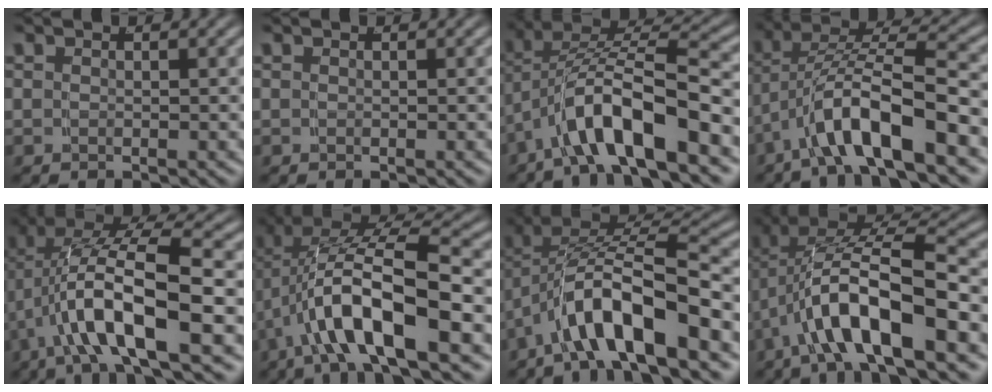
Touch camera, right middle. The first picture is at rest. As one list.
[{"total": 0.6, "force": [0.1, -0.5, -0.3], "torque": [0.011, 0.007, -0.002]}, {"total": 6.5, "force": [-1.6, 3.2, 5.4], "torque": [-0.103, -0.005, -0.027]}, {"total": 5.7, "force": [-1.3, 2.4, 5.0], "torque": [-0.095, -0.002, -0.022]}, {"total": 7.9, "force": [0.0, 2.6, 7.4], "torque": [-0.137, 0.006, 0.000]}, {"total": 8.0, "force": [-0.7, 3.0, 7.4], "torque": [-0.129, 0.005, -0.010]}, {"total": 7.7, "force": [-1.6, 4.0, 6.3], "torque": [-0.121, -0.002, -0.026]}, {"total": 7.8, "force": [-1.2, 3.4, 6.9], "torque": [-0.130, -0.001, -0.017]}]